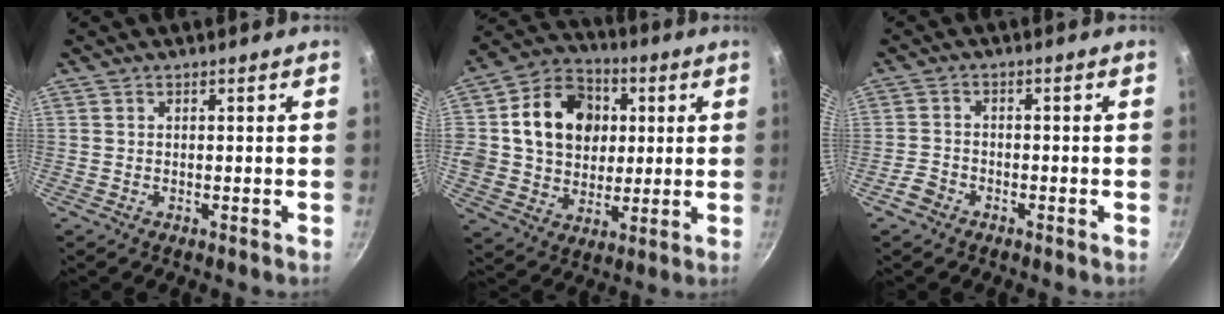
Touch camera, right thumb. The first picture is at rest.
{"total": 17.8, "force": [3.4, 14.6, 9.6], "torque": [-0.136, 0.014, 0.053]}
{"total": 3.2, "force": [-2.2, 2.1, 1.1], "torque": [-0.025, 0.023, -0.041]}